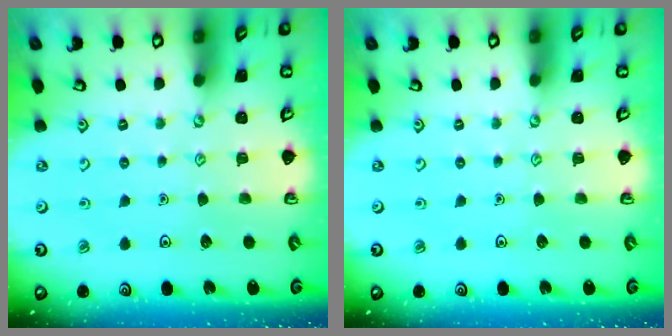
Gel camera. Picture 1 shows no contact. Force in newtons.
{"total": 0.0}